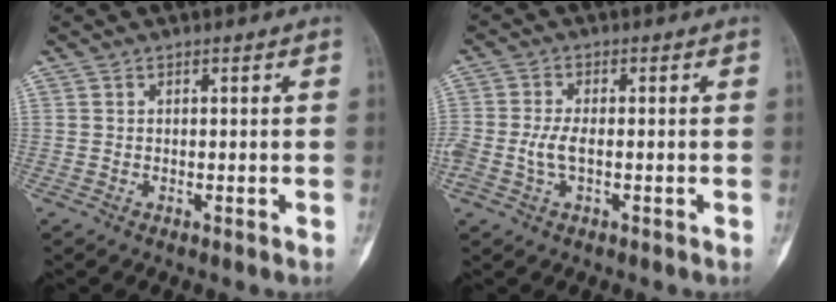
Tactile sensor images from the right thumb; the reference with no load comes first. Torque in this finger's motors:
{"motor_torque": [0.10, 0.11, 0.28, 0.18, 0.04]}